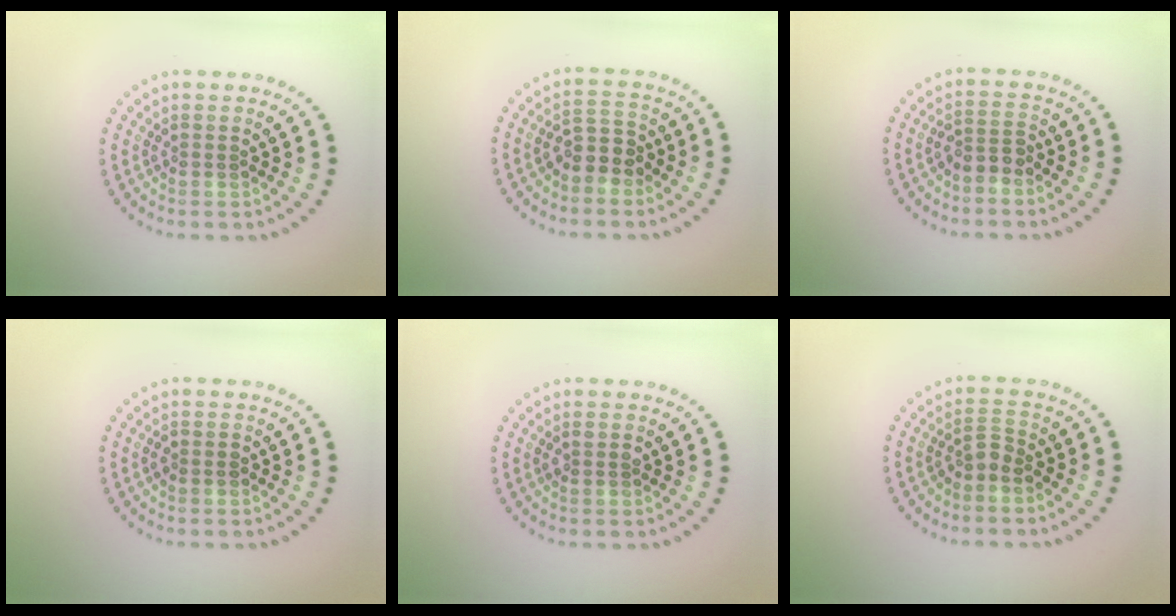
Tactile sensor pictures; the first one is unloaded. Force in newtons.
{"total": 2.7, "press": 2.5, "slide": 1.0}
{"total": 2.0, "press": 1.7, "slide": 1.1}
{"total": 1.0, "press": 0.9, "slide": 0.3}
{"total": 1.1, "press": 1.1, "slide": 0.2}
{"total": 1.8, "press": 1.4, "slide": 1.1}